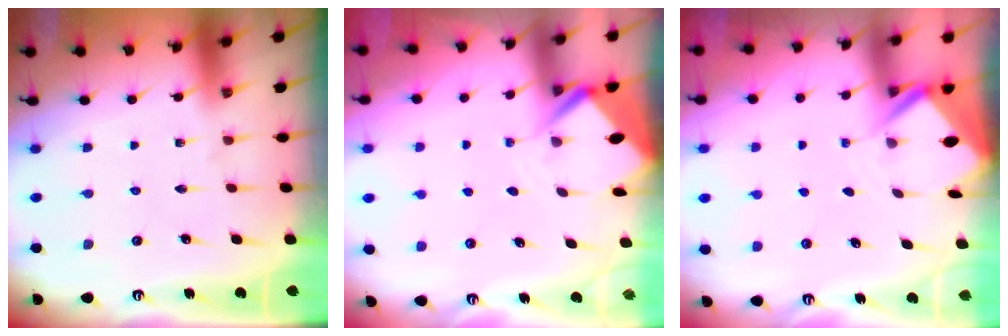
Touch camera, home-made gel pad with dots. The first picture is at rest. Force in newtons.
{"total": 3.9, "press": 3.9, "slide": 0.4}
{"total": 3.0, "press": 2.9, "slide": 0.3}